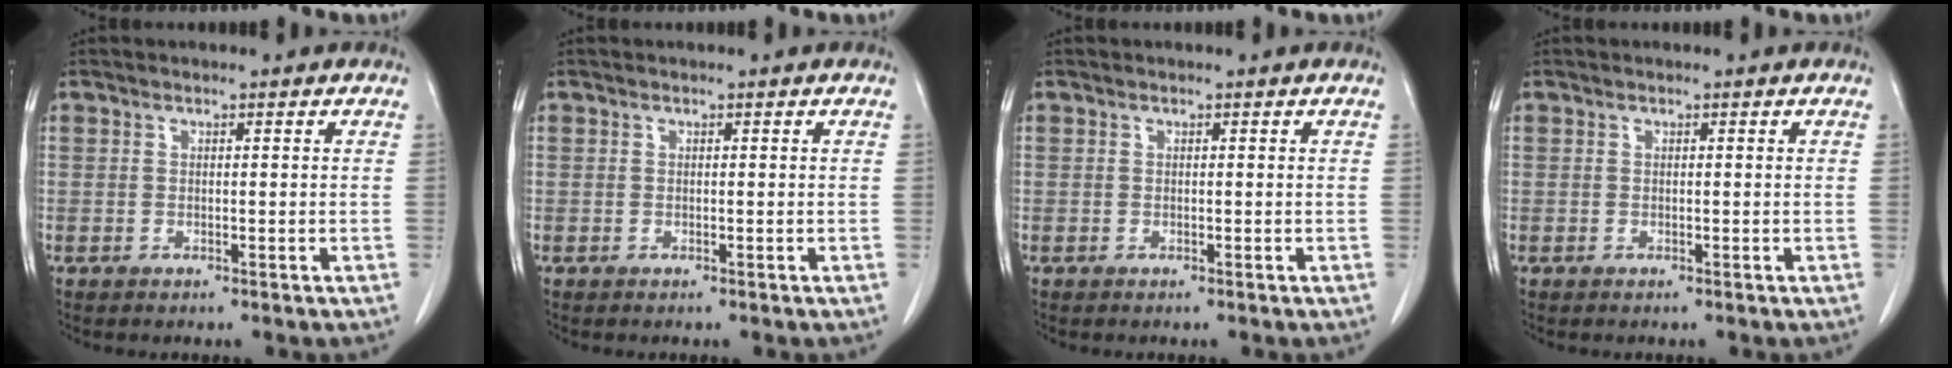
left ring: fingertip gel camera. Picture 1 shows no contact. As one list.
[{"total": 0.0}, {"total": 0.0}, {"total": 0.0}]